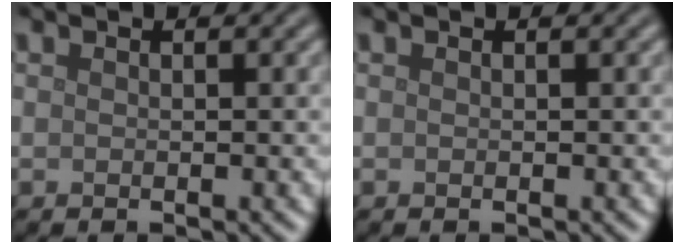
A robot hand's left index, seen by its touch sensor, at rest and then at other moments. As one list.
[{"total": 0.0}]